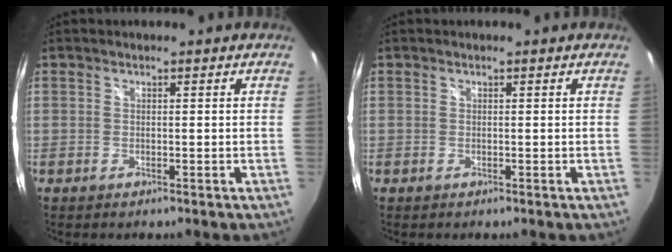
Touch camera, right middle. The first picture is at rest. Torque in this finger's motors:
{"motor_torque": [0.00, 0.00, 0.00, 0.00]}